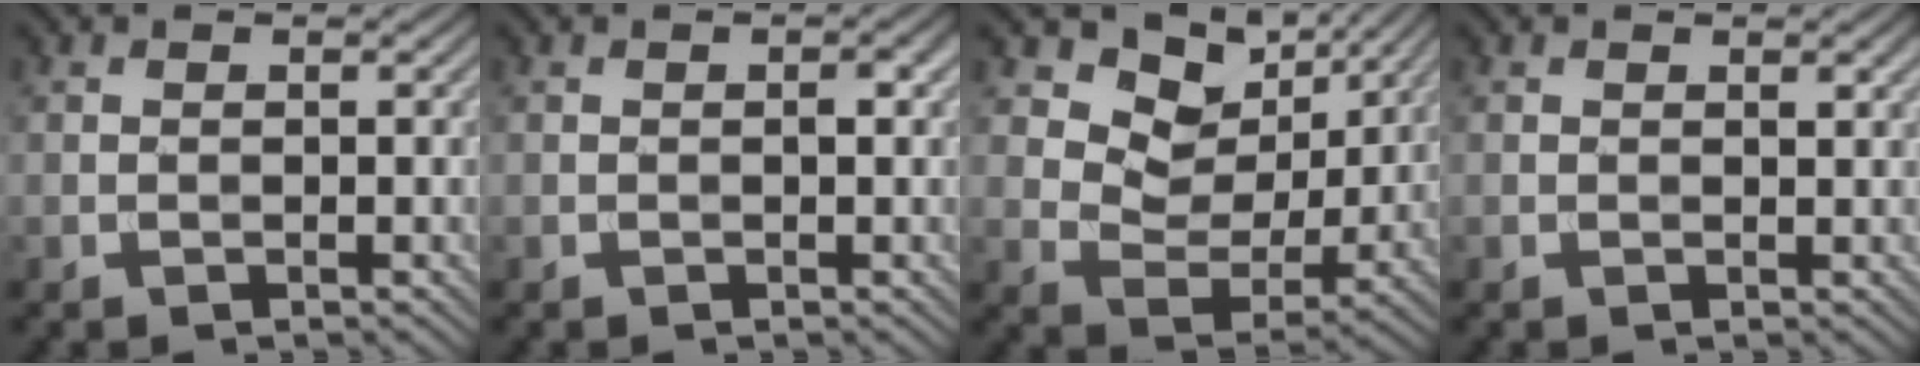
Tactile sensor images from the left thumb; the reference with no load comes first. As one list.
[{"total": 1.1, "force": [-0.1, 0.4, 1.0], "torque": [-0.012, 0.003, -0.001]}, {"total": 9.4, "force": [5.5, 6.2, 4.3], "torque": [-0.093, -0.009, 0.094]}, {"total": 0.6, "force": [0.5, 0.2, 0.4], "torque": [-0.007, -0.001, 0.009]}]